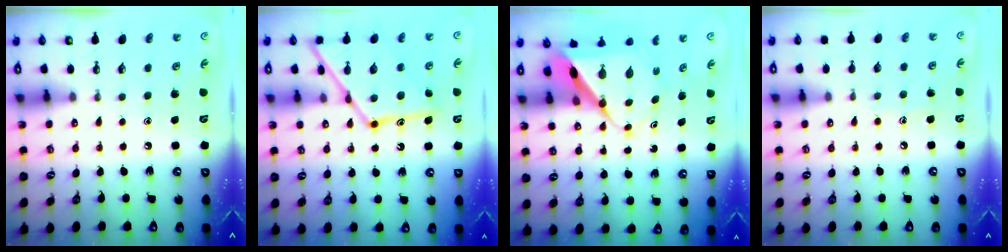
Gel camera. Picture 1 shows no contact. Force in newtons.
{"total": 17.0, "press": 16.9, "slide": 1.5}
{"total": 9.9, "press": 9.8, "slide": 1.0}
{"total": 5.2, "press": 5.1, "slide": 0.5}